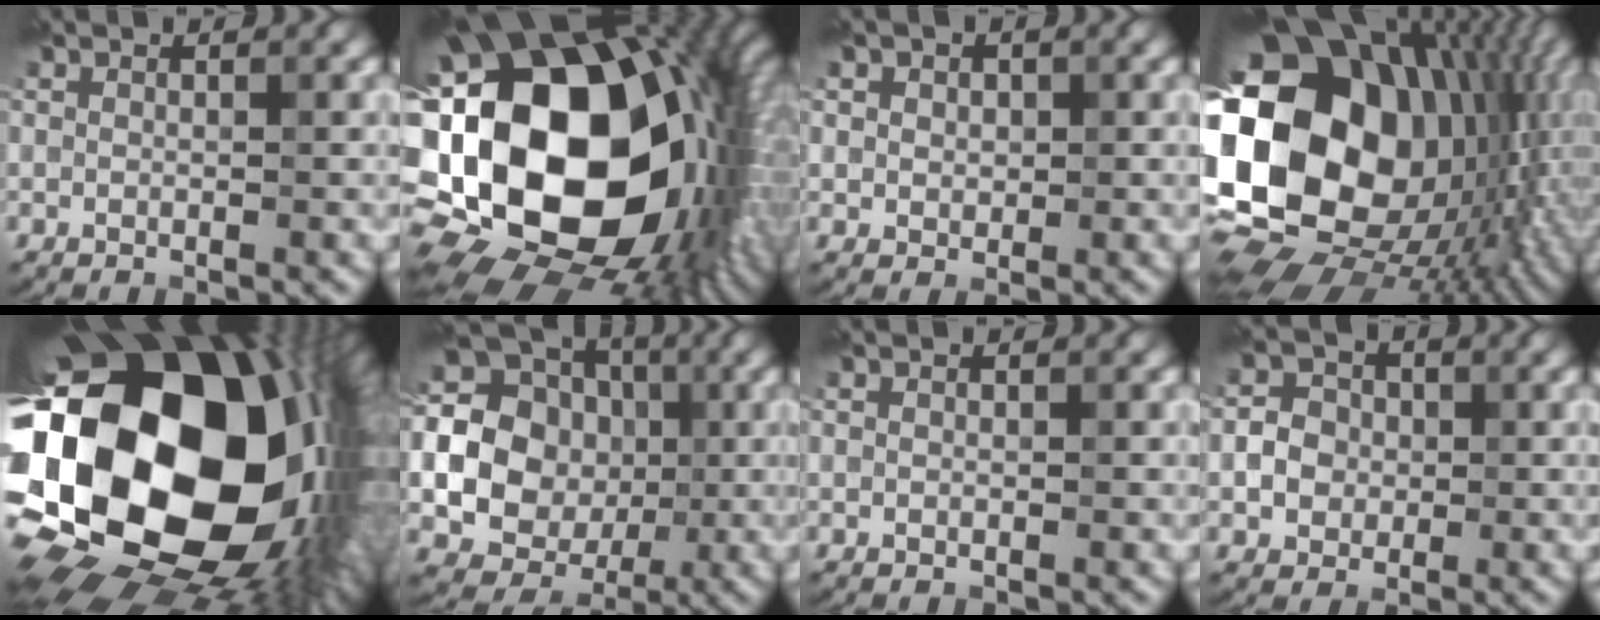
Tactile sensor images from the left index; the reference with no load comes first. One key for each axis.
{"total": 23.5, "fx": 1.2, "fy": 16.7, "fz": 16.6, "tx": -0.316, "ty": -0.025, "tz": 0.011}
{"total": 1.7, "fx": 0.7, "fy": 1.5, "fz": 0.5, "tx": -0.001, "ty": 0.006, "tz": 0.007}
{"total": 22.7, "fx": -0.3, "fy": 17.1, "fz": 15.0, "tx": -0.308, "ty": -0.037, "tz": 0.003}
{"total": 23.6, "fx": -1.4, "fy": 16.4, "fz": 16.9, "tx": -0.330, "ty": -0.060, "tz": -0.024}
{"total": 21.3, "fx": 0.8, "fy": 19.9, "fz": 7.5, "tx": -0.167, "ty": 0.008, "tz": -0.025}
{"total": 0.0}
{"total": 2.7, "fx": -0.3, "fy": 2.5, "fz": 1.0, "tx": -0.013, "ty": 0.002, "tz": -0.009}